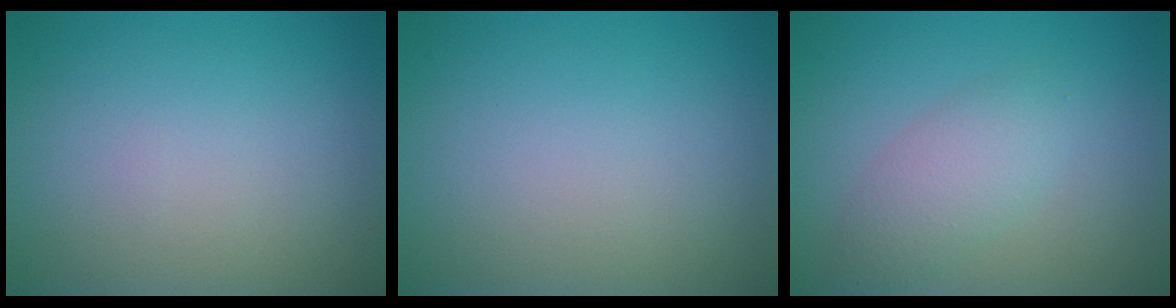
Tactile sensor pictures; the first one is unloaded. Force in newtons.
{"total": 0.0}
{"total": 2.9, "press": 2.8, "slide": 0.3}